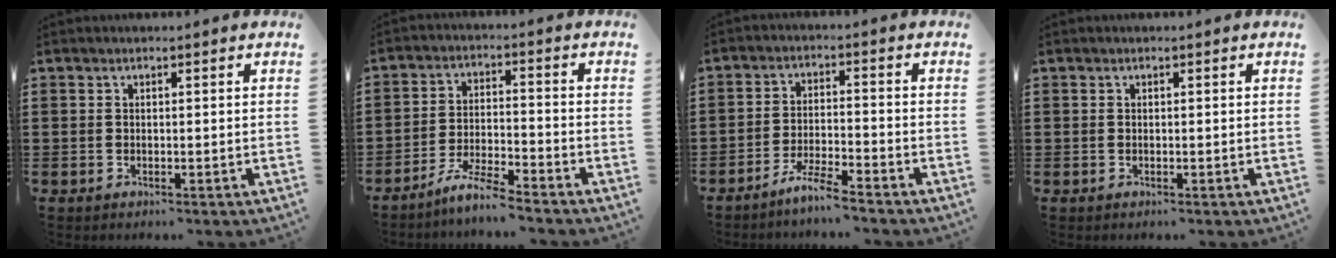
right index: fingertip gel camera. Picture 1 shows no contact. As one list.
[{"total": 5.6, "force": [-5.1, -0.2, 2.2], "torque": [-0.059, -0.010, -0.102]}, {"total": 4.7, "force": [-4.3, -0.4, 1.8], "torque": [-0.046, -0.008, -0.085]}, {"total": 0.0}]